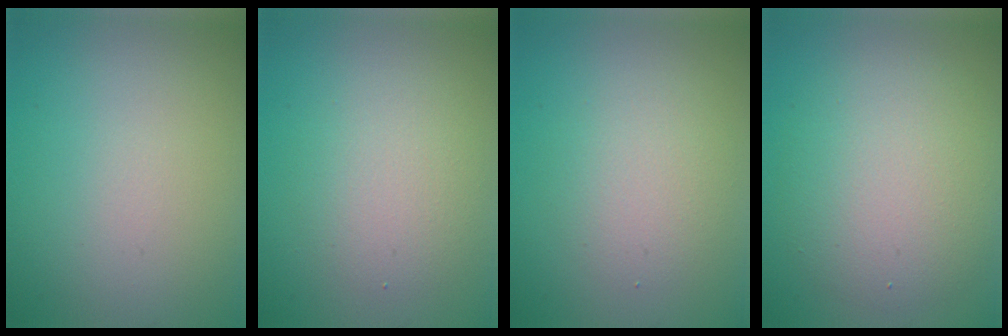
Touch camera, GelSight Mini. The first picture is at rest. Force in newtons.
{"total": 3.3, "press": 3.3, "slide": 0.3}
{"total": 2.9, "press": 2.9, "slide": 0.3}
{"total": 6.1, "press": 6.1, "slide": 0.1}